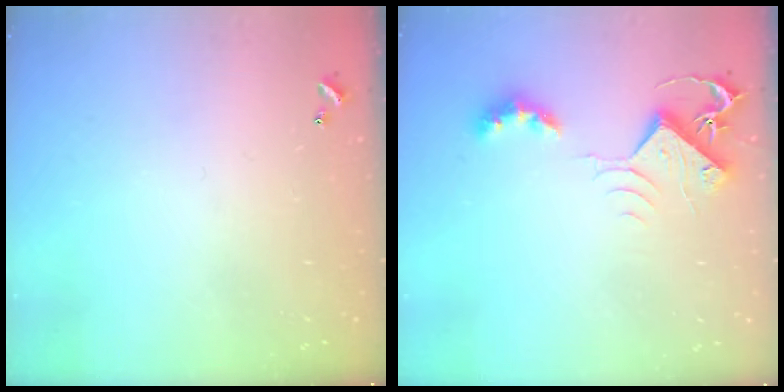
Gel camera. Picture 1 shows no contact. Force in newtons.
{"total": 7.1, "press": 7.1, "slide": 1.0}